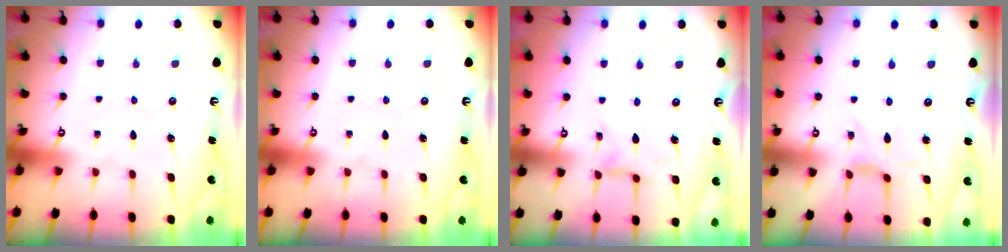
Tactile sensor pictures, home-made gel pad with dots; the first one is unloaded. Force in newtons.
{"total": 0.0}
{"total": 1.7, "press": 1.7, "slide": 0.5}
{"total": 0.9, "press": 0.8, "slide": 0.4}